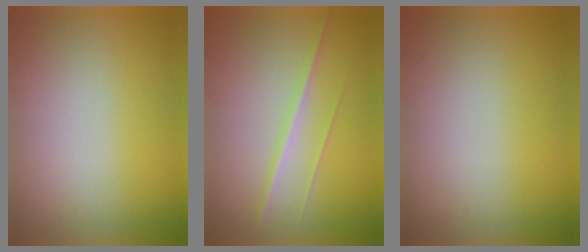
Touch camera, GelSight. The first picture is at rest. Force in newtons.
{"total": 1.3}
{"total": 0.0}